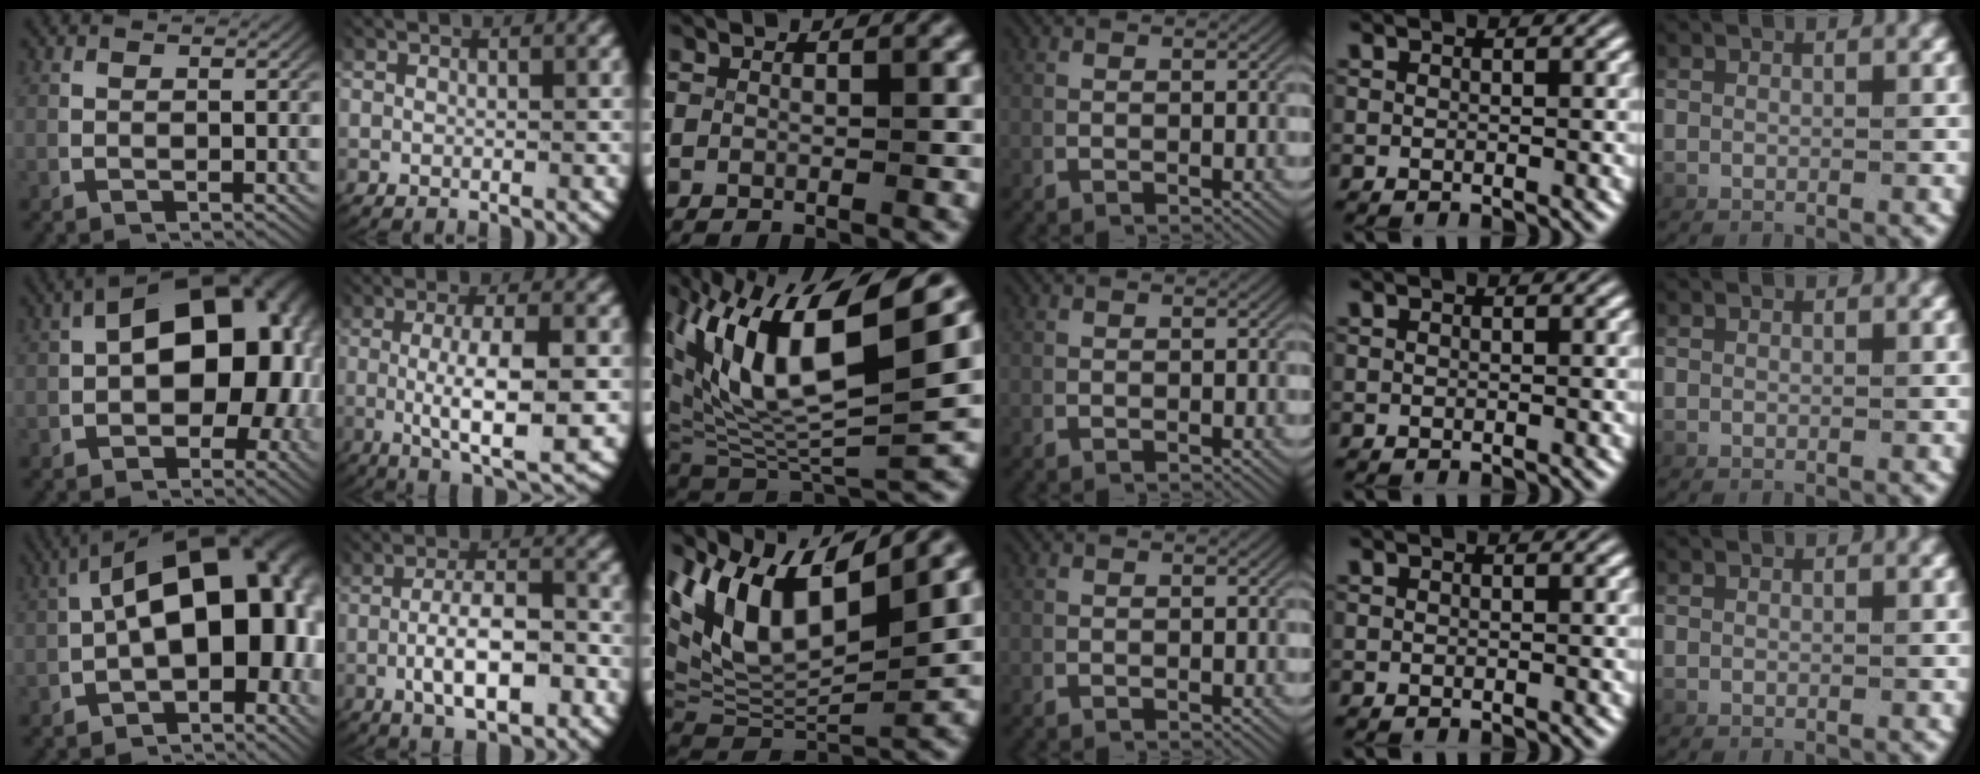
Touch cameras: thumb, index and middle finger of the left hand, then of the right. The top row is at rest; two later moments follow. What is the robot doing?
{"motion": "lift_and_place", "object": "ribbon"}